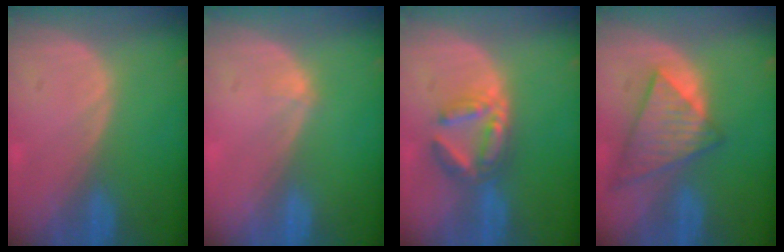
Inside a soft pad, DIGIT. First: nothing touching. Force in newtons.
{"total": 0.8, "press": 0.6, "slide": 0.5}
{"total": 6.1, "press": 5.7, "slide": 2.3}
{"total": 9.0, "press": 7.8, "slide": 4.4}